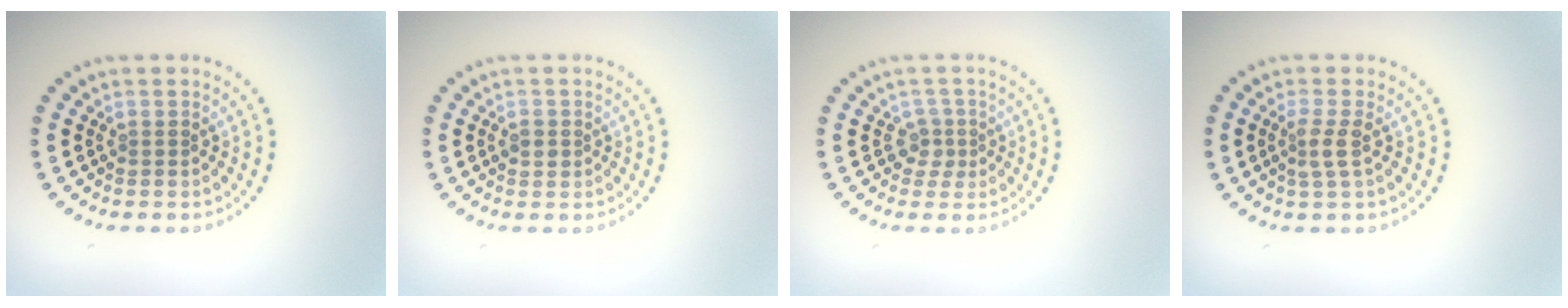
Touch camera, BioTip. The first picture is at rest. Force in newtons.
{"total": 1.2, "press": 1.1, "slide": 0.4}
{"total": 1.7, "press": 1.3, "slide": 1.2}
{"total": 1.8, "press": 1.4, "slide": 1.1}